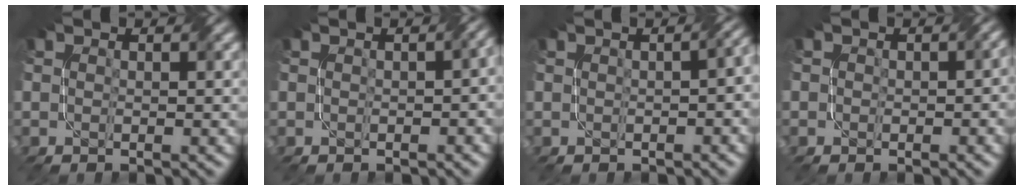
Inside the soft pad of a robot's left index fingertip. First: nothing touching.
{"total": 2.3, "force": [-0.1, 1.1, 2.0], "torque": [-0.015, 0.003, 0.010]}
{"total": 4.6, "force": [0.1, 2.3, 3.9], "torque": [-0.012, 0.014, 0.005]}
{"total": 1.8, "force": [0.1, 1.5, 1.1], "torque": [-0.004, -0.003, 0.003]}